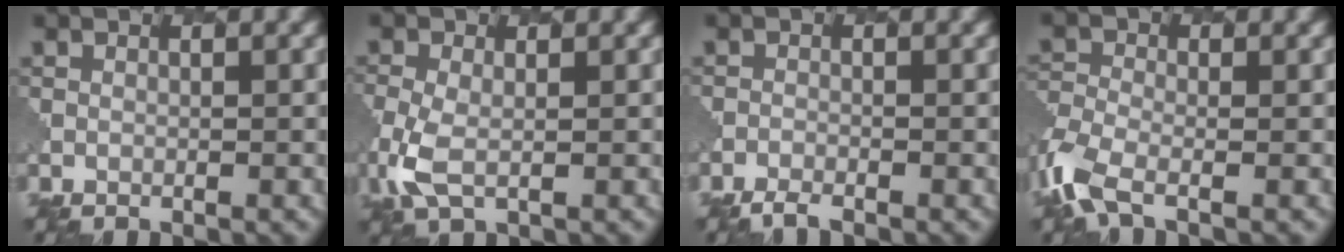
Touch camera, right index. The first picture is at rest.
{"total": 3.3, "force": [-0.9, 2.1, 2.5], "torque": [-0.072, -0.007, -0.017]}
{"total": 1.6, "force": [-1.5, 0.3, 0.4], "torque": [-0.008, -0.005, -0.031]}
{"total": 4.5, "force": [-2.8, 1.8, 3.0], "torque": [-0.077, -0.011, -0.071]}